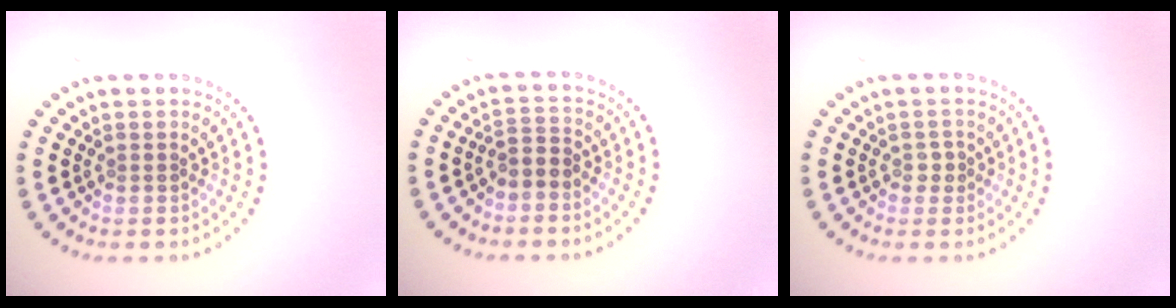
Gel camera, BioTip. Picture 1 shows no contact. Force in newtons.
{"total": 2.0, "press": 1.5, "slide": 1.3}
{"total": 0.8, "press": 0.8, "slide": 0.2}